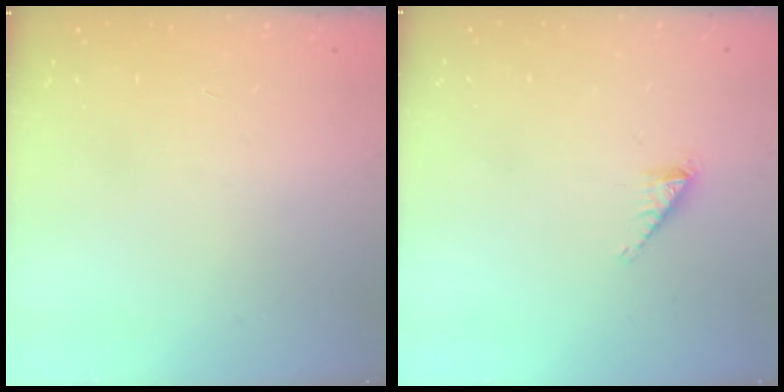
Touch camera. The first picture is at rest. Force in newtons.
{"total": 0.8, "press": 0.8, "slide": 0.1}